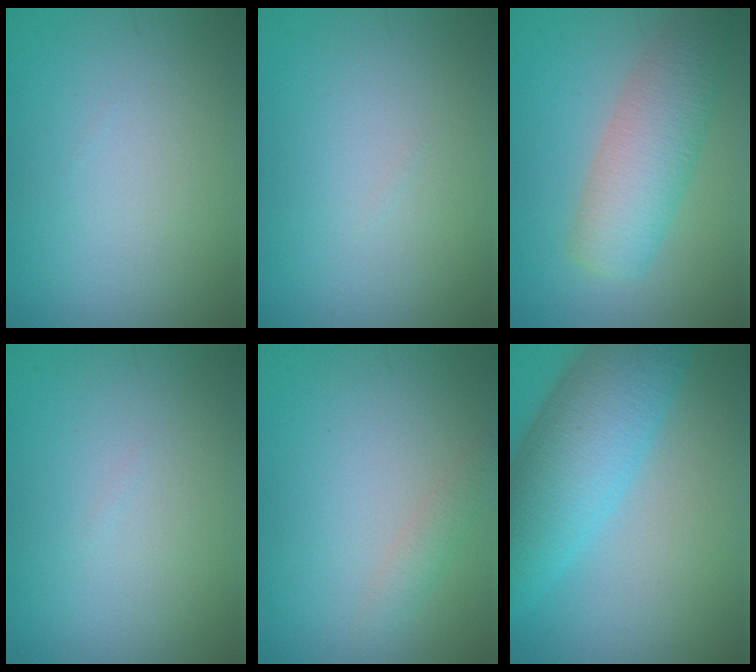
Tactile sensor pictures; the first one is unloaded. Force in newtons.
{"total": 0.0}
{"total": 5.9, "press": 5.9, "slide": 0.2}
{"total": 0.0}
{"total": 1.4, "press": 1.4, "slide": 0.0}
{"total": 8.6, "press": 8.6, "slide": 0.1}